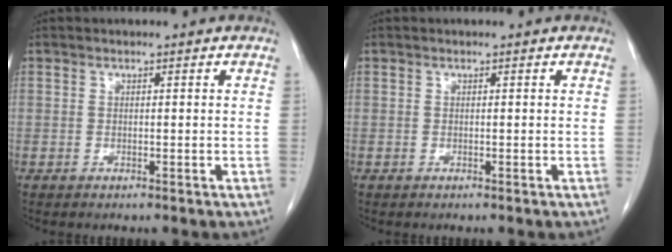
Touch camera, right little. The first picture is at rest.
{"total": 0.0}